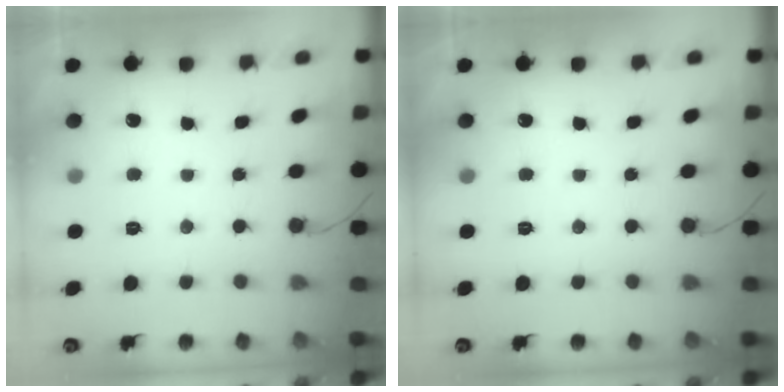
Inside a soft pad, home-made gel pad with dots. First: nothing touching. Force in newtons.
{"total": 0.0}